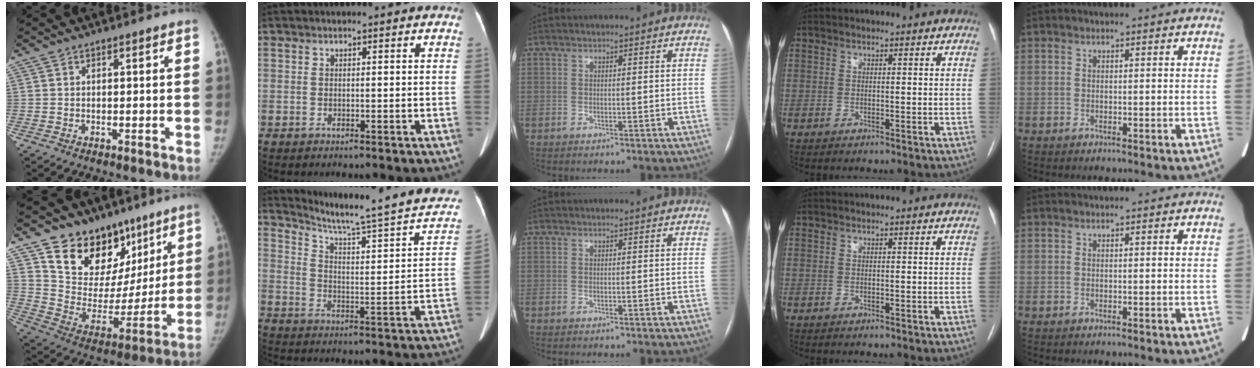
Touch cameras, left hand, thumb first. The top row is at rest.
{"thumb": {"total": 21.3, "force": [13.2, 13.9, 9.1], "torque": [-0.077, -0.062, 0.223]}, "index": {"total": 21.8, "force": [18.8, 1.1, 10.9], "torque": [-0.157, -0.045, 0.246]}}